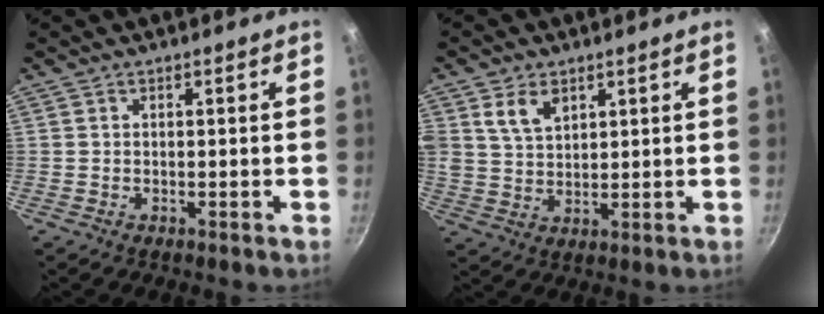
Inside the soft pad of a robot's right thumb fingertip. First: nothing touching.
{"total": 6.3, "force": [3.1, 4.1, 3.6], "torque": [-0.056, -0.015, 0.062]}